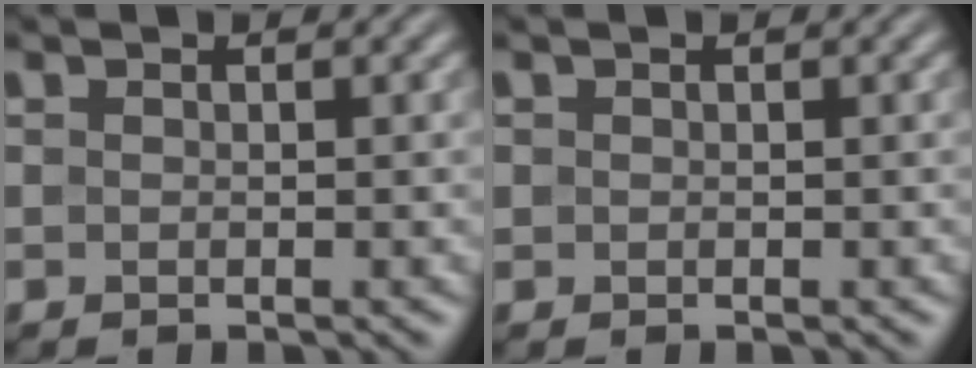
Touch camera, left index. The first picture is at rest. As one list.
[{"total": 0.0}]